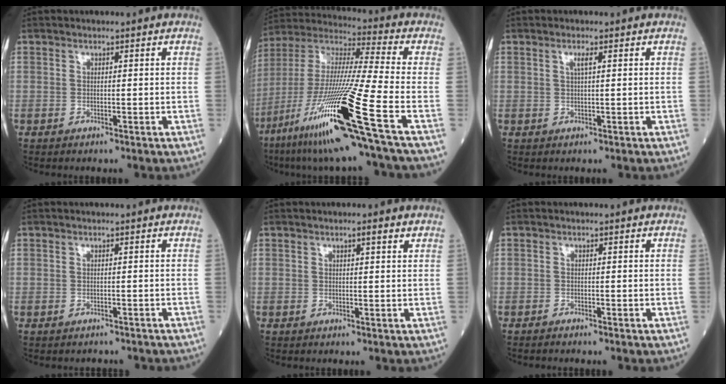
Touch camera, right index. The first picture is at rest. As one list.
[{"total": 24.1, "force": [-10.9, -0.6, 21.6], "torque": [-0.427, -0.051, -0.206]}, {"total": 1.3, "force": [0.5, 0.0, 1.2], "torque": [-0.024, 0.001, 0.008]}, {"total": 2.8, "force": [-2.5, 1.0, 0.7], "torque": [-0.014, -0.003, -0.027]}, {"total": 1.5, "force": [0.9, 0.1, 1.2], "torque": [-0.021, 0.001, 0.013]}, {"total": 0.8, "force": [-0.8, -0.1, 0.2], "torque": [-0.006, -0.001, -0.014]}]